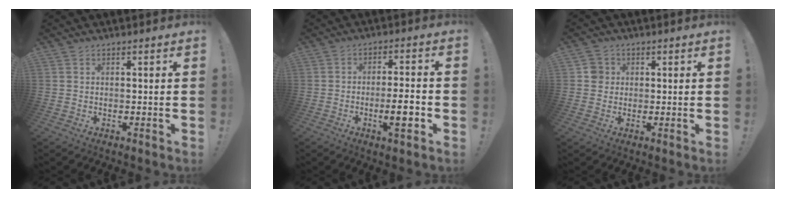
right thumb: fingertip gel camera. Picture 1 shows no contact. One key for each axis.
{"total": 8.7, "fx": -3.0, "fy": 1.6, "fz": 8.0, "tx": -0.118, "ty": 0.000, "tz": -0.055}
{"total": 3.9, "fx": 0.5, "fy": 3.8, "fz": 0.9, "tx": -0.011, "ty": 0.009, "tz": 0.010}